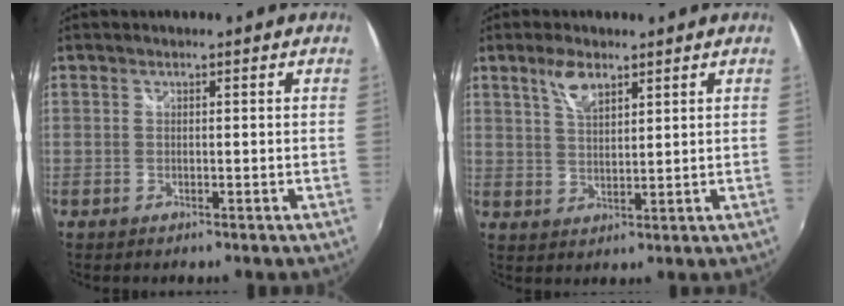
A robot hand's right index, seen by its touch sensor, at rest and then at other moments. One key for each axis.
{"total": 5.2, "fx": 3.3, "fy": 2.0, "fz": 3.4, "tx": -0.062, "ty": 0.004, "tz": 0.062}